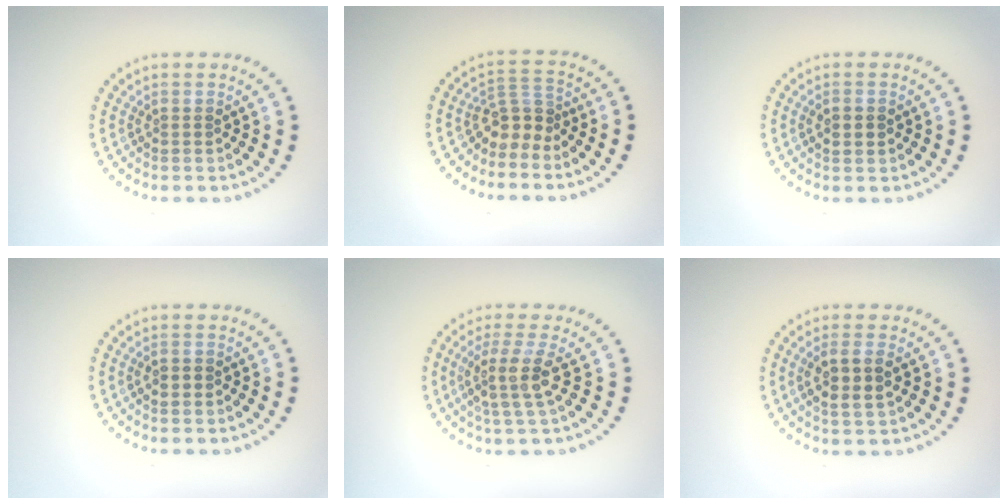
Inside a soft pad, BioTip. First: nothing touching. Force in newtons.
{"total": 2.7, "press": 1.9, "slide": 2.0}
{"total": 2.1, "press": 2.1, "slide": 0.2}
{"total": 1.5, "press": 1.5, "slide": 0.1}
{"total": 3.6, "press": 2.8, "slide": 2.3}
{"total": 3.0, "press": 2.9, "slide": 0.8}